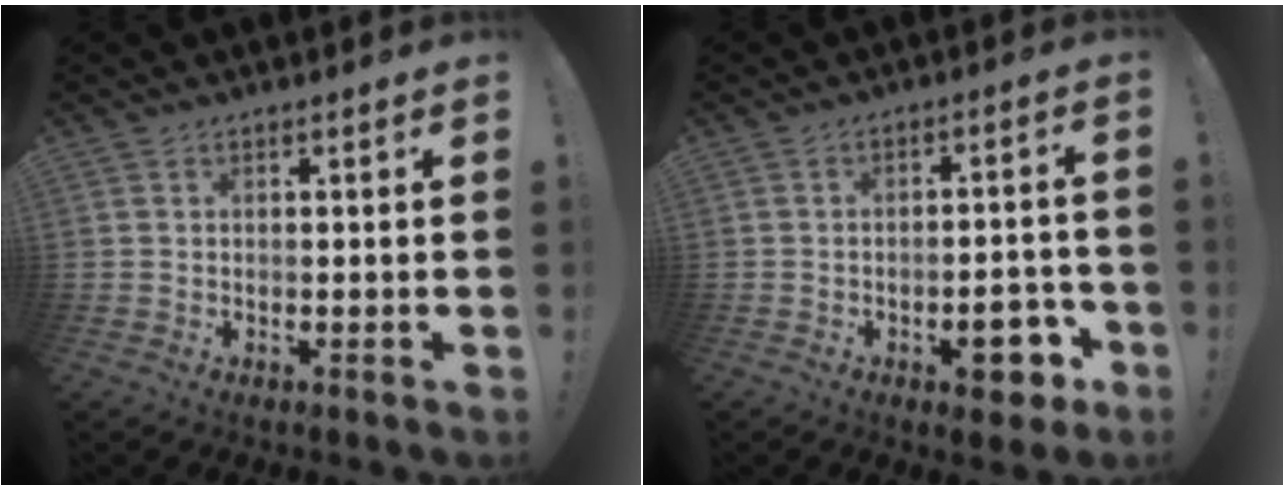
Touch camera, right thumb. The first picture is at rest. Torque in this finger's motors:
{"motor_torque": [1.18, 0.91, 0.52, -0.52, 0.23]}